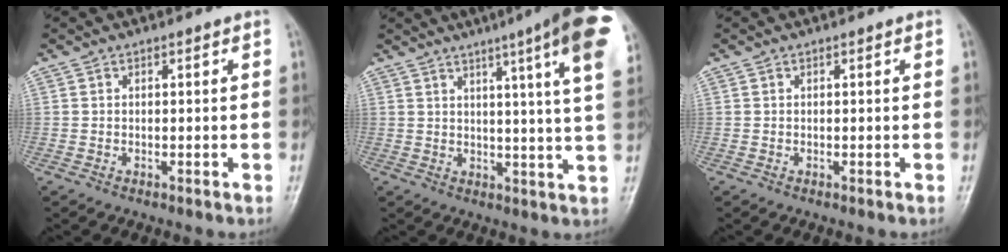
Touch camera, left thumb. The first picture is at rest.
{"total": 16.7, "force": [8.5, 0.9, 14.3], "torque": [-0.178, -0.026, 0.090]}
{"total": 0.0}